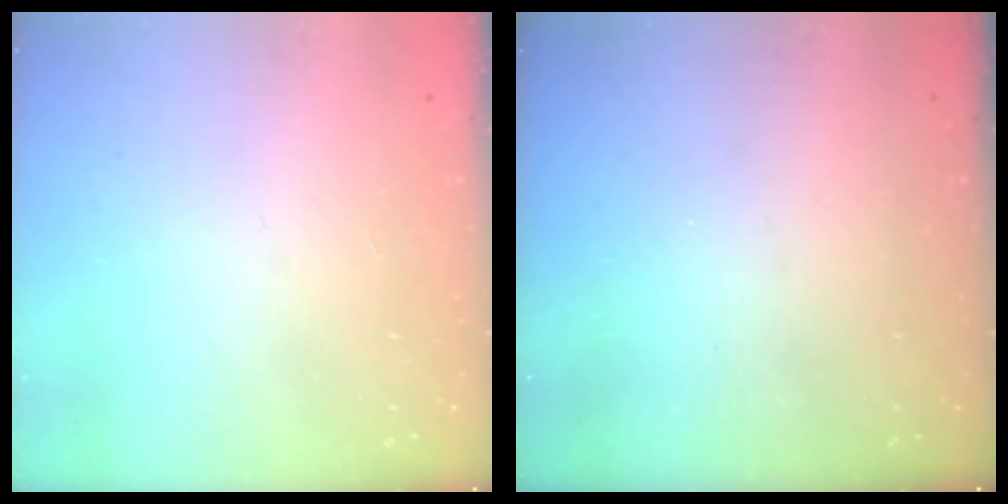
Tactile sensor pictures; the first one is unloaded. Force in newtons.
{"total": 0.0}